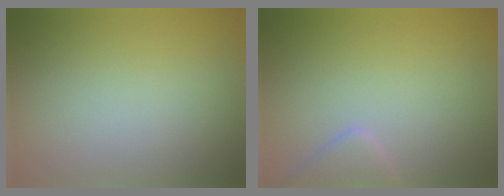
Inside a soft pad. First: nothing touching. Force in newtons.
{"total": 1.9, "press": 1.9, "slide": 0.2}